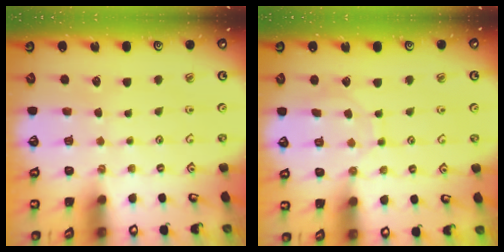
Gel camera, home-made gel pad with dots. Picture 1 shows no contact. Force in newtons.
{"total": 7.3, "press": 7.2, "slide": 0.5}